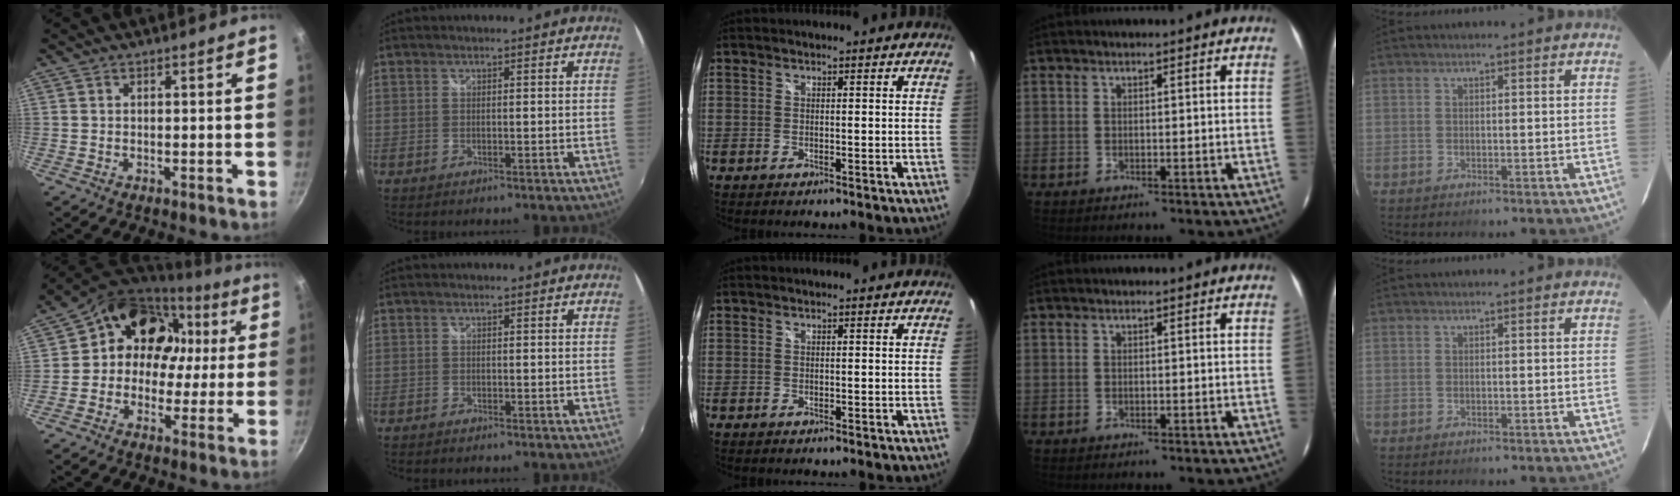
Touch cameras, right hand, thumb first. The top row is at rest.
{"thumb": {"total": 15.5, "force": [2.4, 12.9, 8.3], "torque": [-0.084, 0.046, 0.025]}, "index": {"total": 0.7, "force": [-0.6, 0.2, 0.2], "torque": [-0.006, -0.004, -0.014]}}